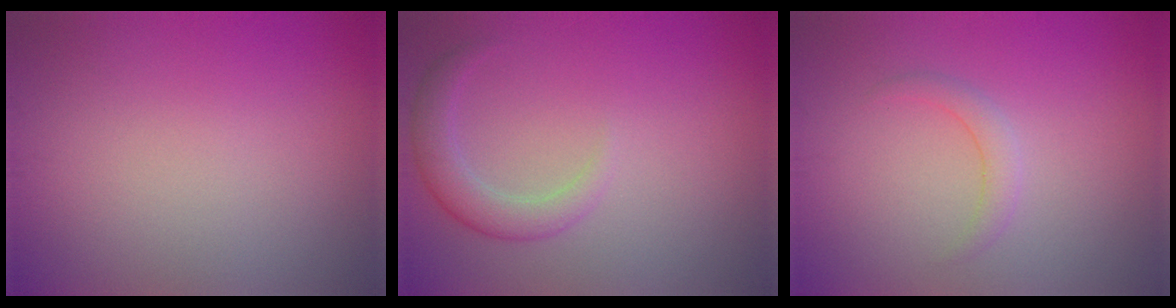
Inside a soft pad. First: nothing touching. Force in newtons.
{"total": 2.7, "press": 2.7, "slide": 0.1}
{"total": 1.5, "press": 1.5, "slide": 0.0}